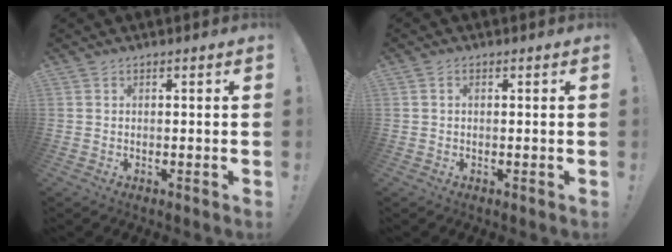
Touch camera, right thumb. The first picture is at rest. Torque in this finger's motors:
{"motor_torque": [-0.02, -0.21, -0.31, 0.08, 0.07]}